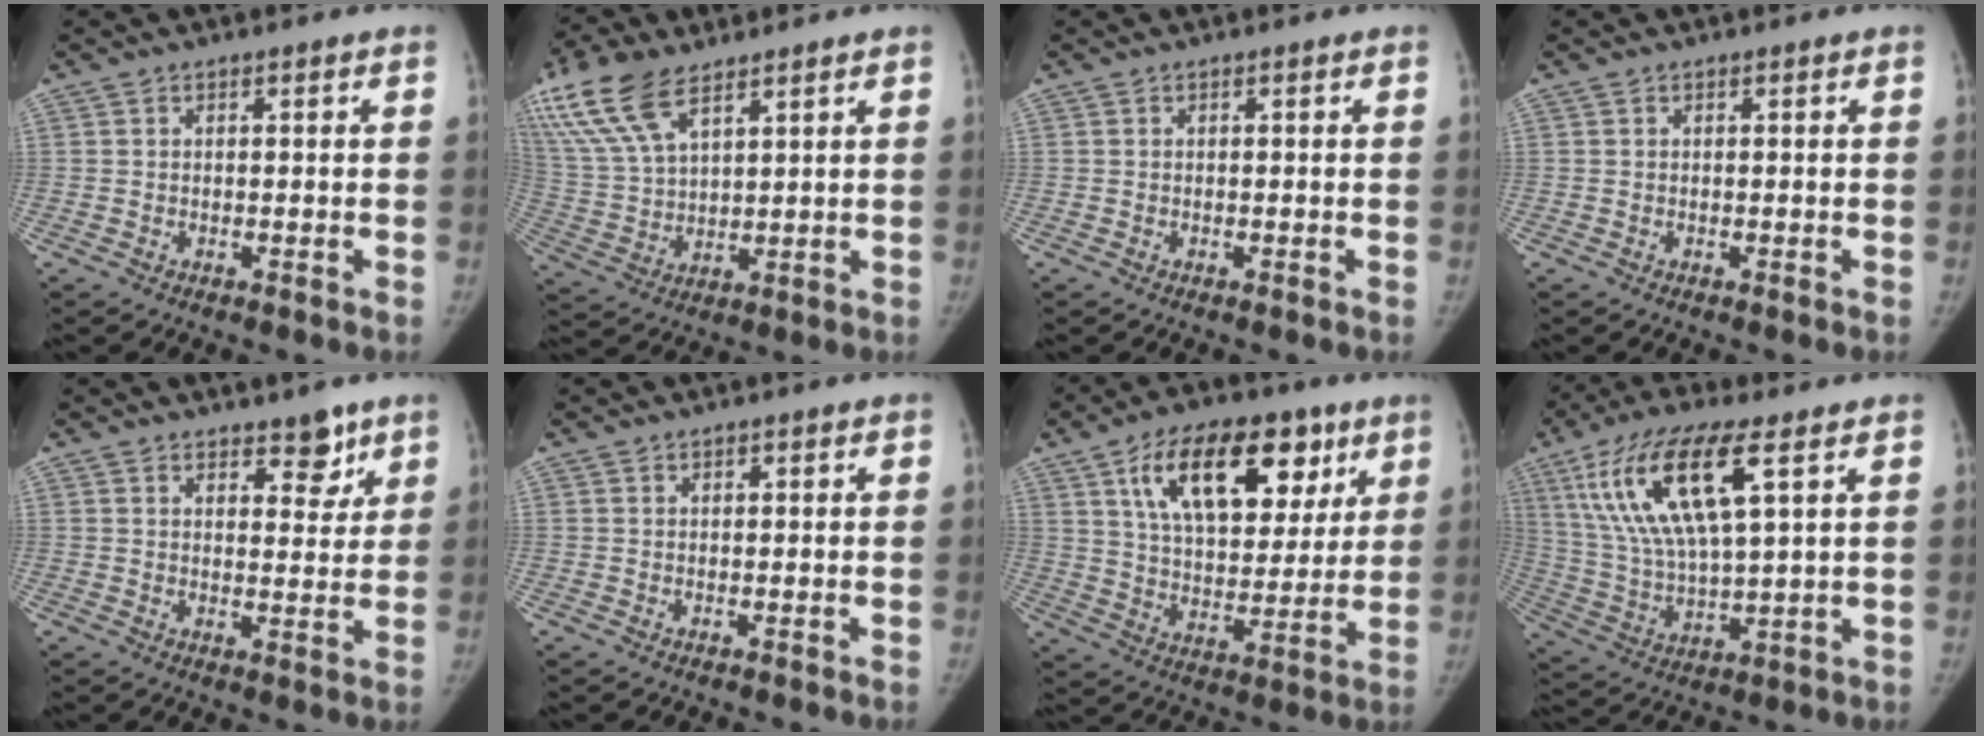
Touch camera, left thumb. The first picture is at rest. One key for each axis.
{"total": 16.9, "fx": 10.3, "fy": 7.9, "fz": 10.7, "tx": -0.241, "ty": -0.010, "tz": 0.208}
{"total": 0.0}
{"total": 0.0}
{"total": 5.1, "fx": 3.6, "fy": 2.5, "fz": 2.7, "tx": 0.001, "ty": -0.030, "tz": 0.050}
{"total": 0.0}
{"total": 20.7, "fx": 9.8, "fy": 11.4, "fz": 14.2, "tx": -0.175, "ty": -0.028, "tz": 0.165}
{"total": 18.2, "fx": 7.4, "fy": 5.6, "fz": 15.6, "tx": -0.310, "ty": -0.020, "tz": 0.144}